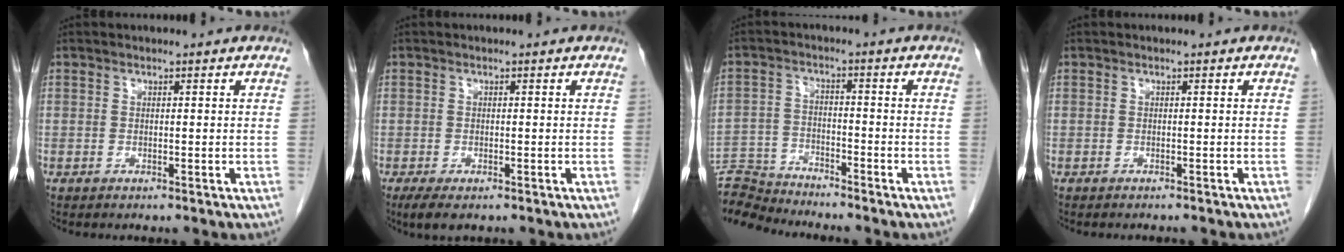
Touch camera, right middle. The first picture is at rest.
{"total": 3.0, "force": [-2.0, 1.2, 2.0], "torque": [-0.039, -0.008, -0.028]}
{"total": 7.5, "force": [-7.5, -0.3, -0.1], "torque": [-0.003, 0.001, -0.143]}
{"total": 1.5, "force": [-1.4, 0.1, 0.4], "torque": [-0.008, -0.002, -0.018]}